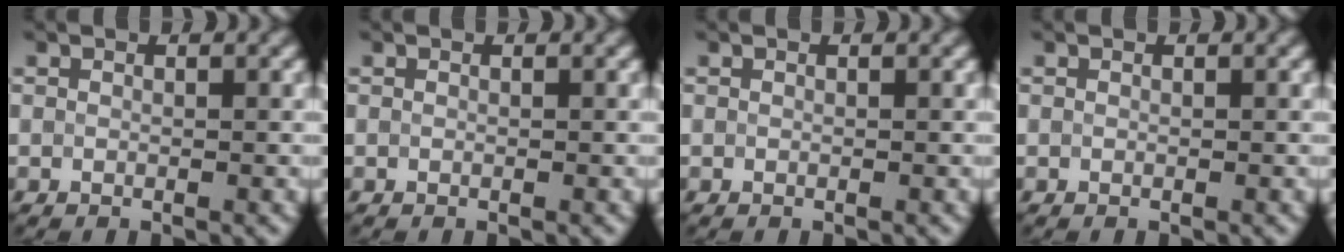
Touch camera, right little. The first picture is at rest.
{"total": 0.0}
{"total": 0.0}
{"total": 0.0}